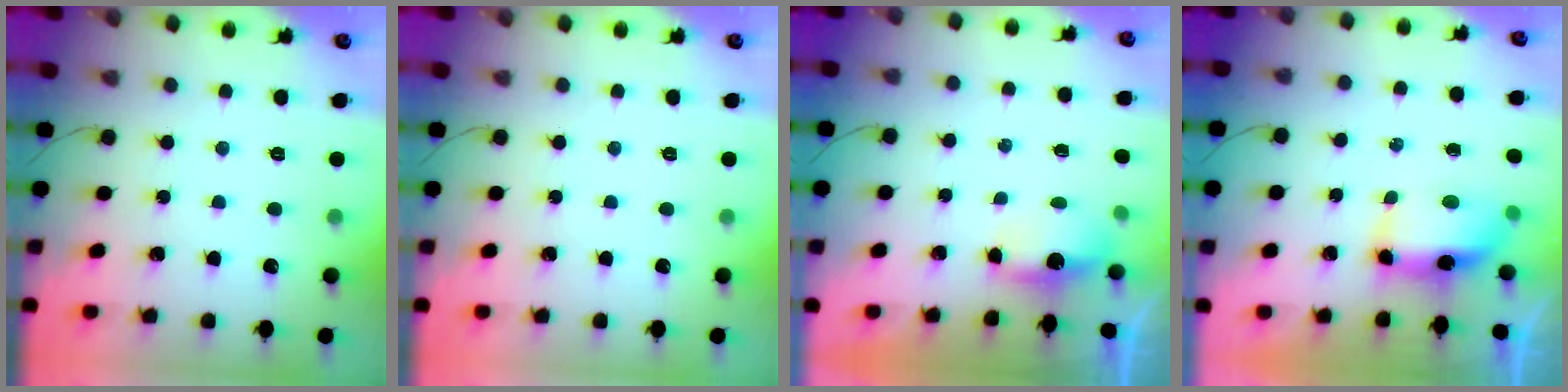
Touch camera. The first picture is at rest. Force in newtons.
{"total": 0.0}
{"total": 3.8, "press": 3.7, "slide": 0.8}
{"total": 7.0, "press": 7.0, "slide": 0.5}